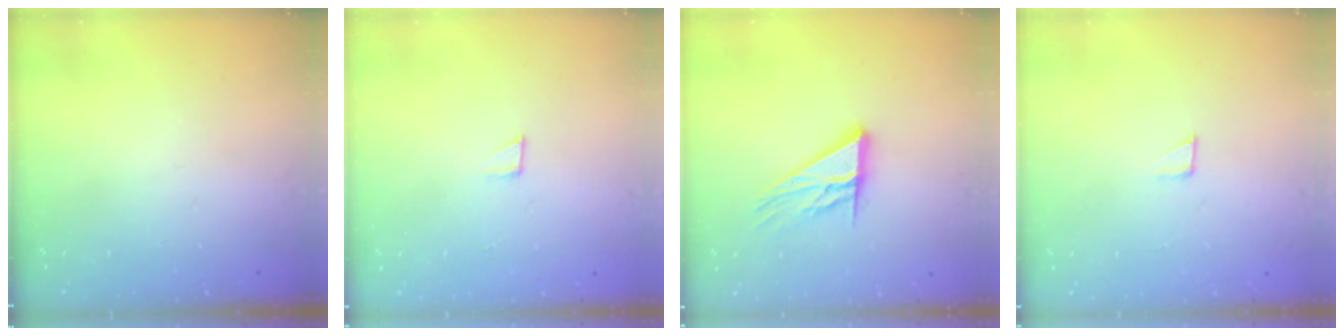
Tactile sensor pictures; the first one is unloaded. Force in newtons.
{"total": 2.6, "press": 2.6, "slide": 0.1}
{"total": 11.7, "press": 11.7, "slide": 0.9}
{"total": 2.3, "press": 2.3, "slide": 0.2}